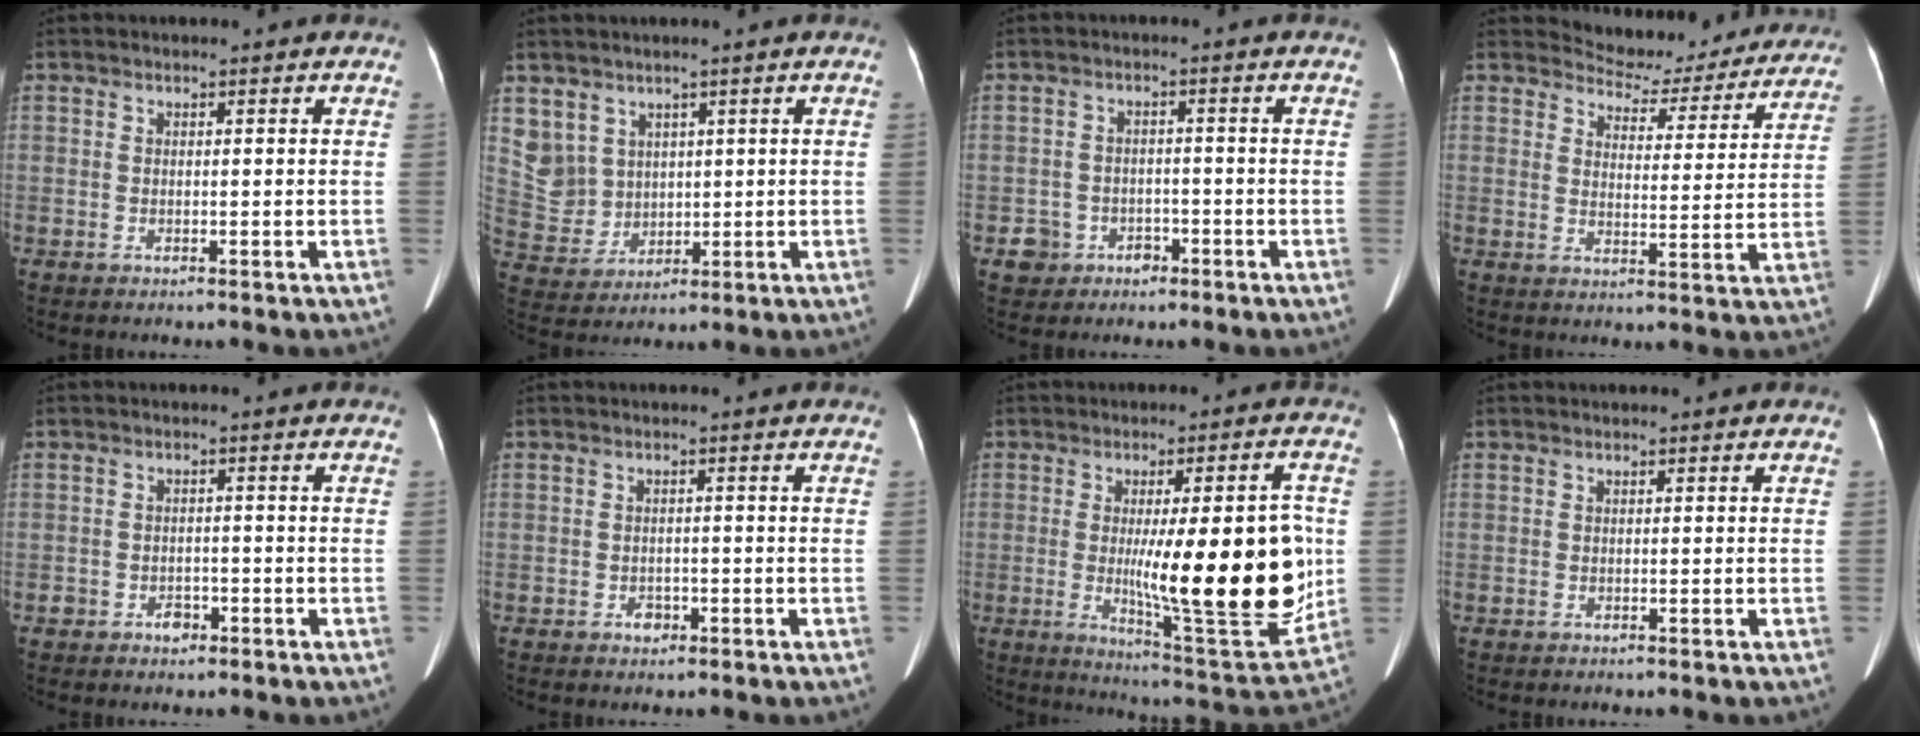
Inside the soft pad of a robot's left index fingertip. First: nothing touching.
{"total": 9.0, "force": [4.3, 7.9, 0.8], "torque": [-0.039, 0.009, 0.108]}
{"total": 4.1, "force": [-2.2, 3.4, 0.2], "torque": [0.004, 0.006, -0.029]}
{"total": 14.3, "force": [13.6, 4.1, 1.9], "torque": [-0.003, -0.019, 0.150]}
{"total": 2.2, "force": [-1.4, 1.6, 0.7], "torque": [-0.006, -0.003, -0.020]}
{"total": 1.6, "force": [-1.1, 1.1, 0.5], "torque": [-0.004, -0.004, -0.014]}
{"total": 19.4, "force": [-0.7, 3.1, 19.2], "torque": [-0.270, -0.015, 0.001]}
{"total": 0.0}